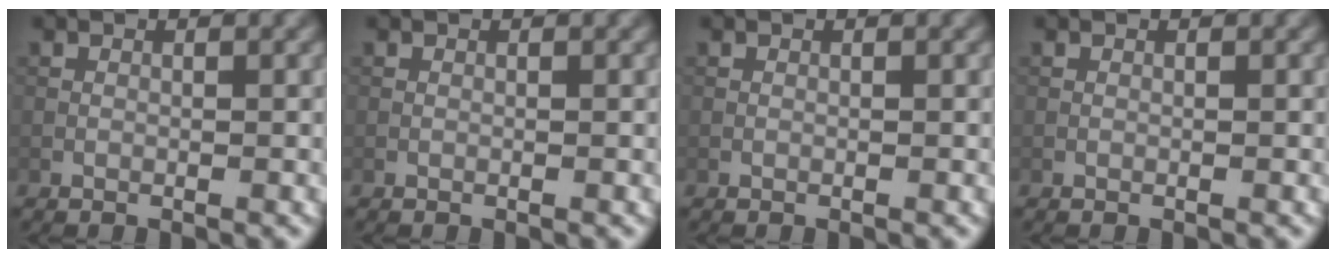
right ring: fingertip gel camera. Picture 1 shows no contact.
{"total": 0.0}
{"total": 0.0}
{"total": 0.0}